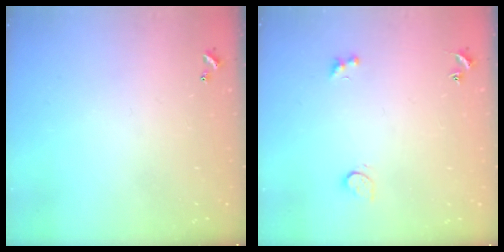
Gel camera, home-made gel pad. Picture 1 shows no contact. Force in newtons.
{"total": 2.6, "press": 2.3, "slide": 1.2}